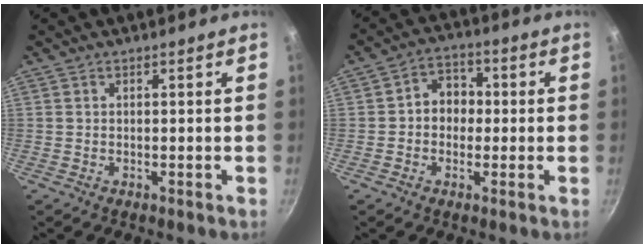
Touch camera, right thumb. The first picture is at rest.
{"total": 6.6, "force": [-0.1, 5.5, 3.7], "torque": [-0.014, 0.016, -0.012]}